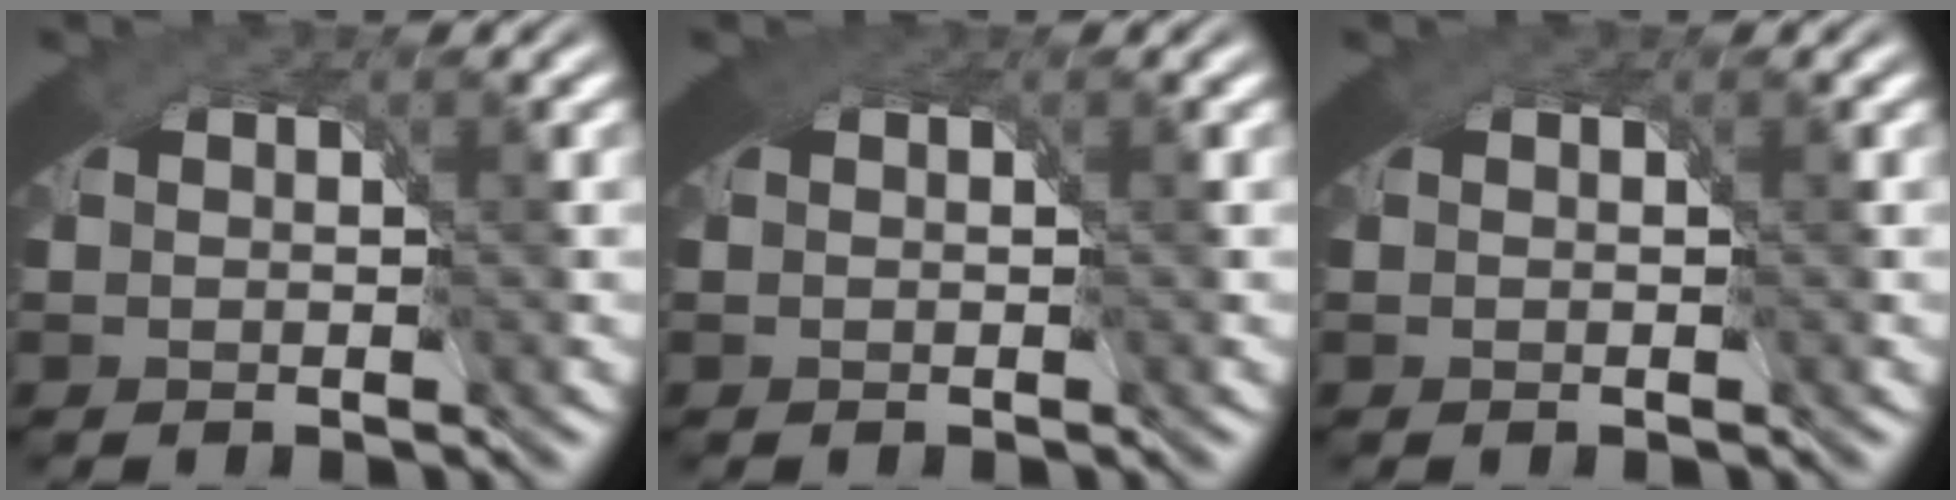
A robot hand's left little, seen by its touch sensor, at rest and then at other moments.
{"total": 1.1, "force": [0.6, 0.7, 0.6], "torque": [-0.012, -0.003, 0.011]}
{"total": 0.0}